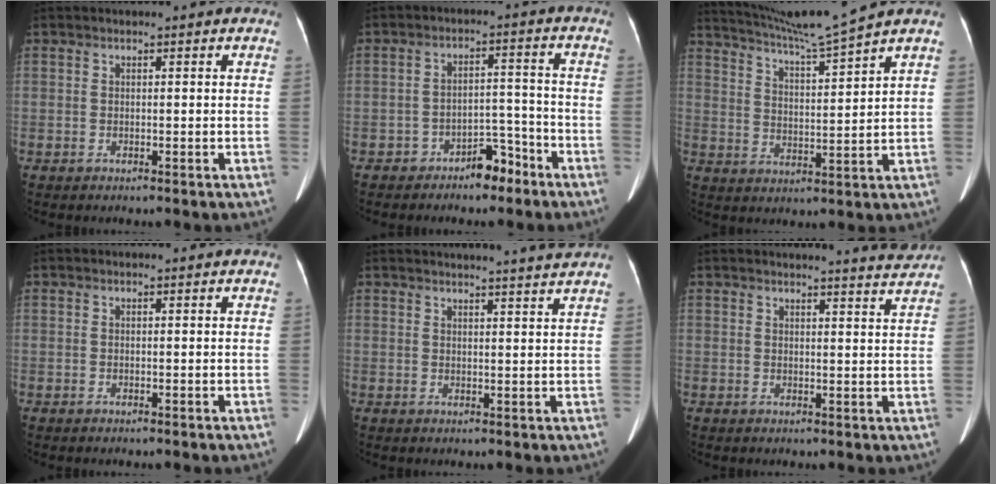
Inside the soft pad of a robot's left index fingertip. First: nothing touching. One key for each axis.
{"total": 5.2, "fx": -4.0, "fy": 2.4, "fz": 2.3, "tx": -0.031, "ty": 0.023, "tz": -0.060}
{"total": 9.7, "fx": 8.7, "fy": -2.9, "fz": 3.2, "tx": -0.068, "ty": -0.023, "tz": 0.157}
{"total": 0.0}
{"total": 7.8, "fx": 7.3, "fy": -1.4, "fz": 2.3, "tx": -0.027, "ty": -0.005, "tz": 0.079}
{"total": 4.7, "fx": 4.5, "fy": -0.9, "fz": 0.6, "tx": -0.016, "ty": -0.016, "tz": 0.044}